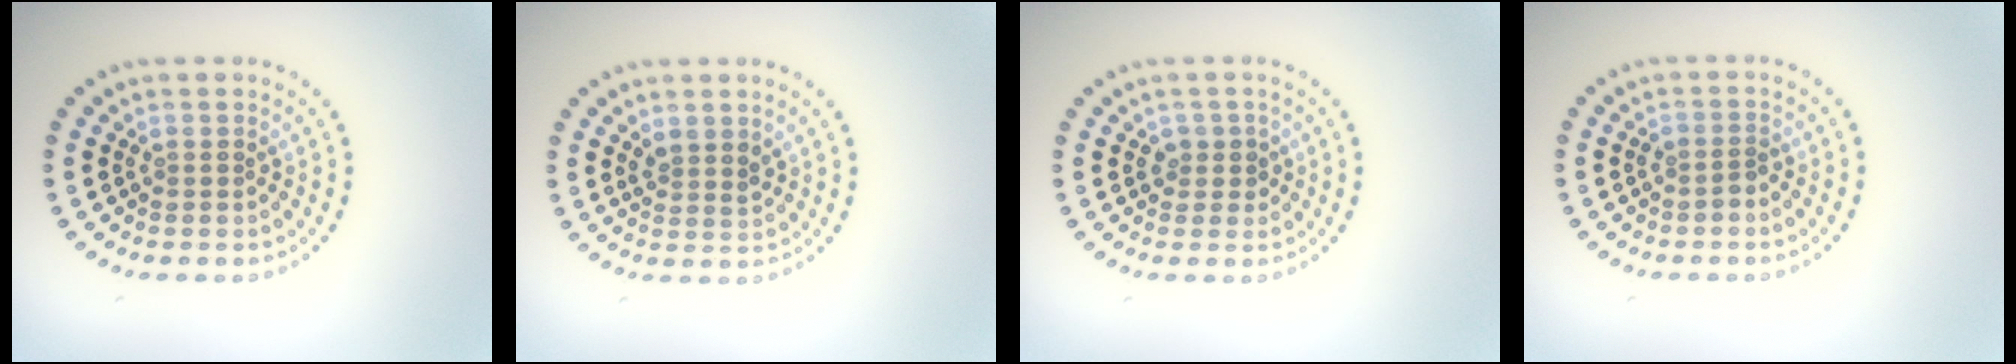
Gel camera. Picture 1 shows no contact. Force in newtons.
{"total": 1.5, "press": 1.3, "slide": 0.8}
{"total": 1.5, "press": 1.3, "slide": 0.8}
{"total": 1.1, "press": 0.8, "slide": 0.7}